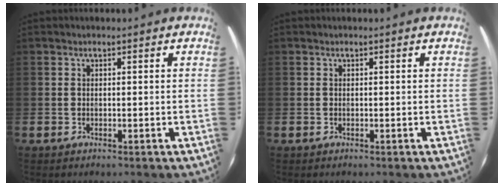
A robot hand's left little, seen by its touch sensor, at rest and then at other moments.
{"total": 0.0}